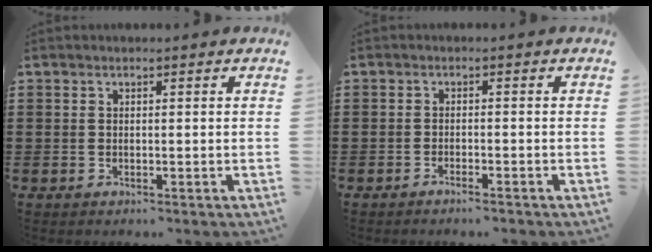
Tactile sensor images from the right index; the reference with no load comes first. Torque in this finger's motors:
{"motor_torque": [0.11, 0.13, 0.04, -0.01]}